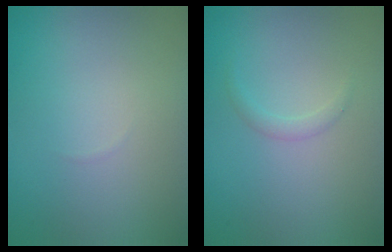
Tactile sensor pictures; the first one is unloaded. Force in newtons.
{"total": 0.9, "press": 0.9, "slide": 0.0}